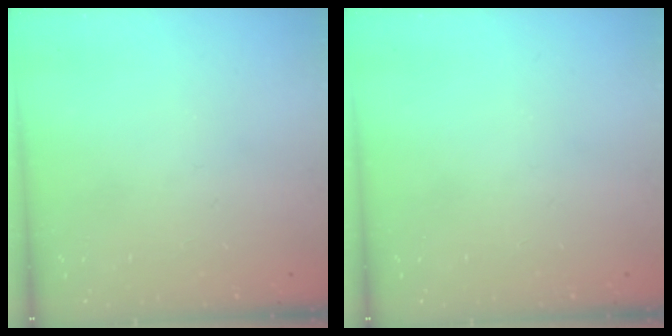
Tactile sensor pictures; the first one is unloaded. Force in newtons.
{"total": 0.0}